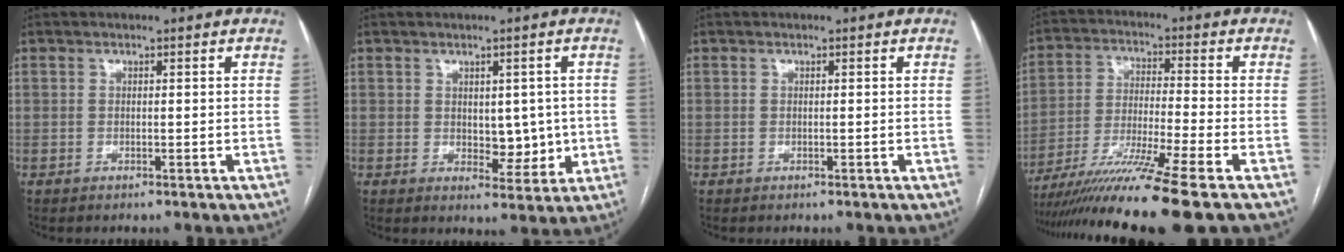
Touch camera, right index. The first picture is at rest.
{"total": 5.3, "force": [0.1, 3.2, 4.3], "torque": [-0.048, -0.001, 0.012]}
{"total": 0.0}
{"total": 14.9, "force": [-11.3, -2.4, 9.4], "torque": [-0.180, -0.037, -0.196]}